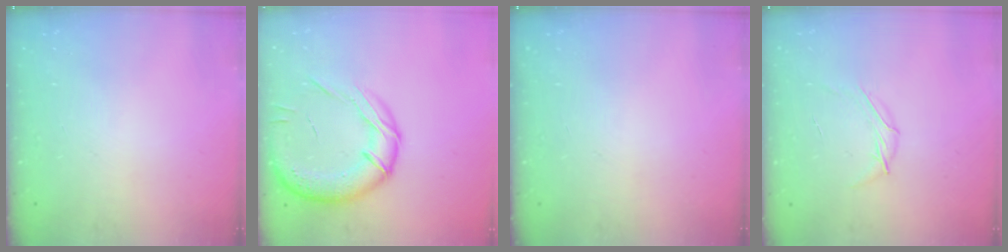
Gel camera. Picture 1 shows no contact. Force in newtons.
{"total": 17.7, "press": 17.4, "slide": 3.2}
{"total": 0.0}
{"total": 5.7, "press": 5.6, "slide": 0.7}